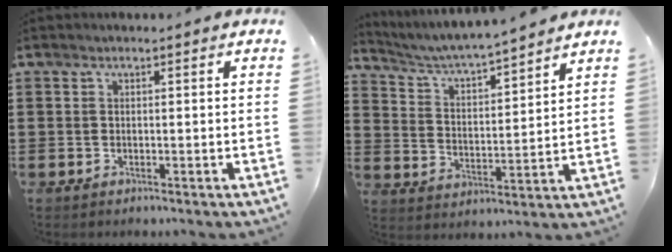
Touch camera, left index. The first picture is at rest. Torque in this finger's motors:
{"motor_torque": [1.62, -0.51, 0.45, 0.12]}